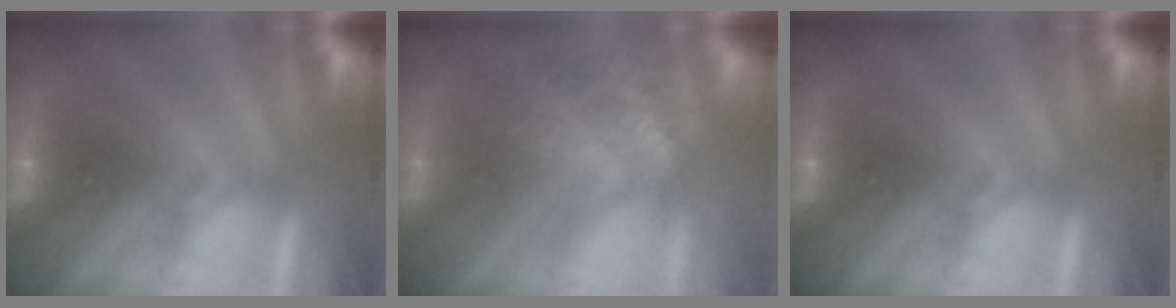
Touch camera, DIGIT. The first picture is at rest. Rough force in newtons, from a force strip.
{"total": 3.4}
{"total": 0.0}